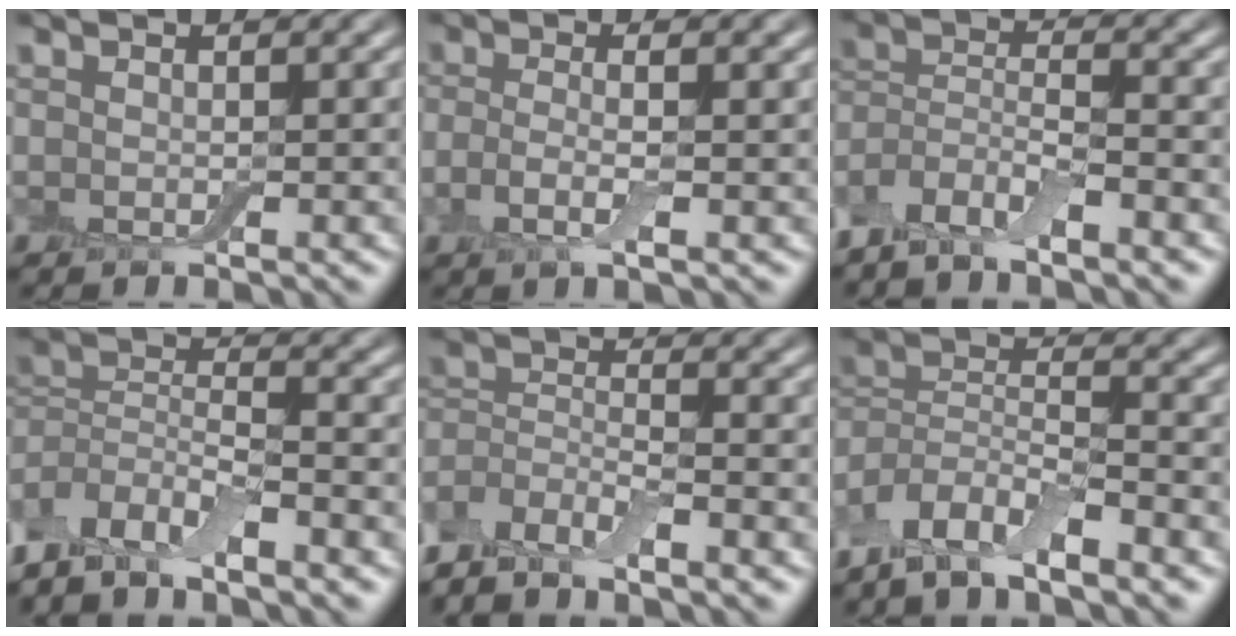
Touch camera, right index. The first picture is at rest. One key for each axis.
{"total": 2.6, "fx": -0.5, "fy": 0.7, "fz": 2.5, "tx": -0.055, "ty": -0.004, "tz": -0.015}
{"total": 4.6, "fx": -3.8, "fy": 1.2, "fz": 2.3, "tx": -0.049, "ty": 0.000, "tz": -0.080}
{"total": 6.0, "fx": -4.4, "fy": 2.0, "fz": 3.6, "tx": -0.070, "ty": 0.003, "tz": -0.092}
{"total": 4.6, "fx": -3.9, "fy": 1.3, "fz": 2.1, "tx": -0.046, "ty": 0.001, "tz": -0.081}
{"total": 6.5, "fx": -4.6, "fy": 2.0, "fz": 4.2, "tx": -0.082, "ty": 0.002, "tz": -0.095}